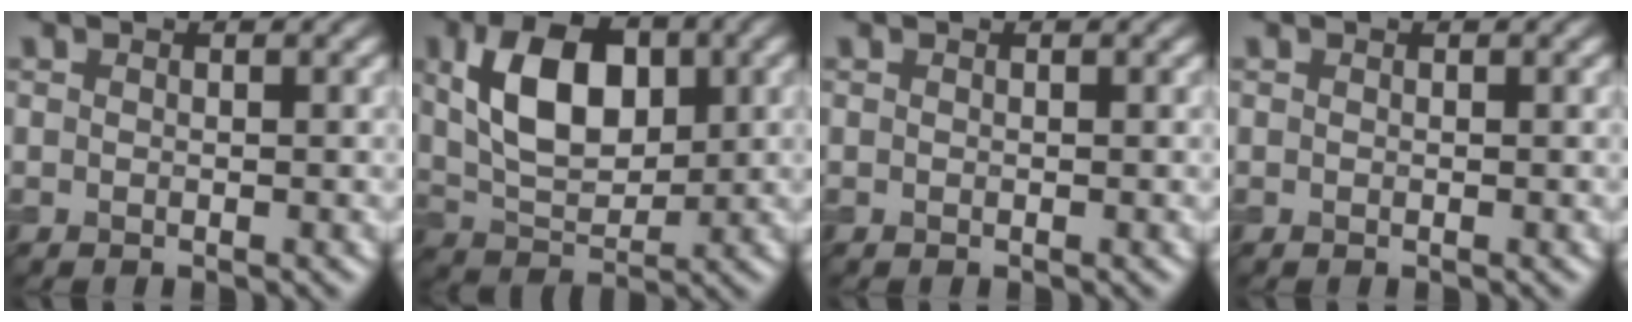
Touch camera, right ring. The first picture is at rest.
{"total": 8.1, "force": [1.9, 4.8, 6.3], "torque": [-0.113, 0.009, 0.033]}
{"total": 0.0}
{"total": 0.0}